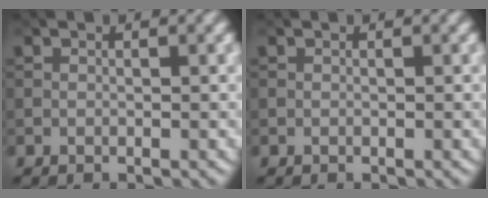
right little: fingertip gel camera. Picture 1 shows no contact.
{"total": 0.0}